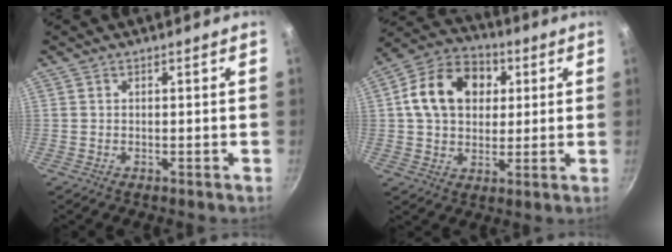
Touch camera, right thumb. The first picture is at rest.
{"total": 15.1, "force": [3.5, 11.4, 9.4], "torque": [-0.137, 0.016, 0.044]}